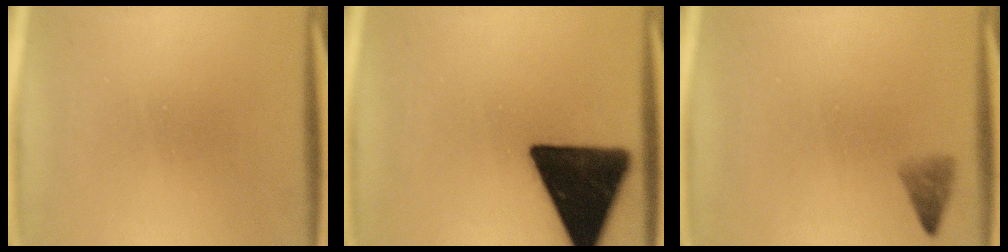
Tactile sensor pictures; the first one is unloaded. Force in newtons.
{"total": 18.6}
{"total": 1.0}